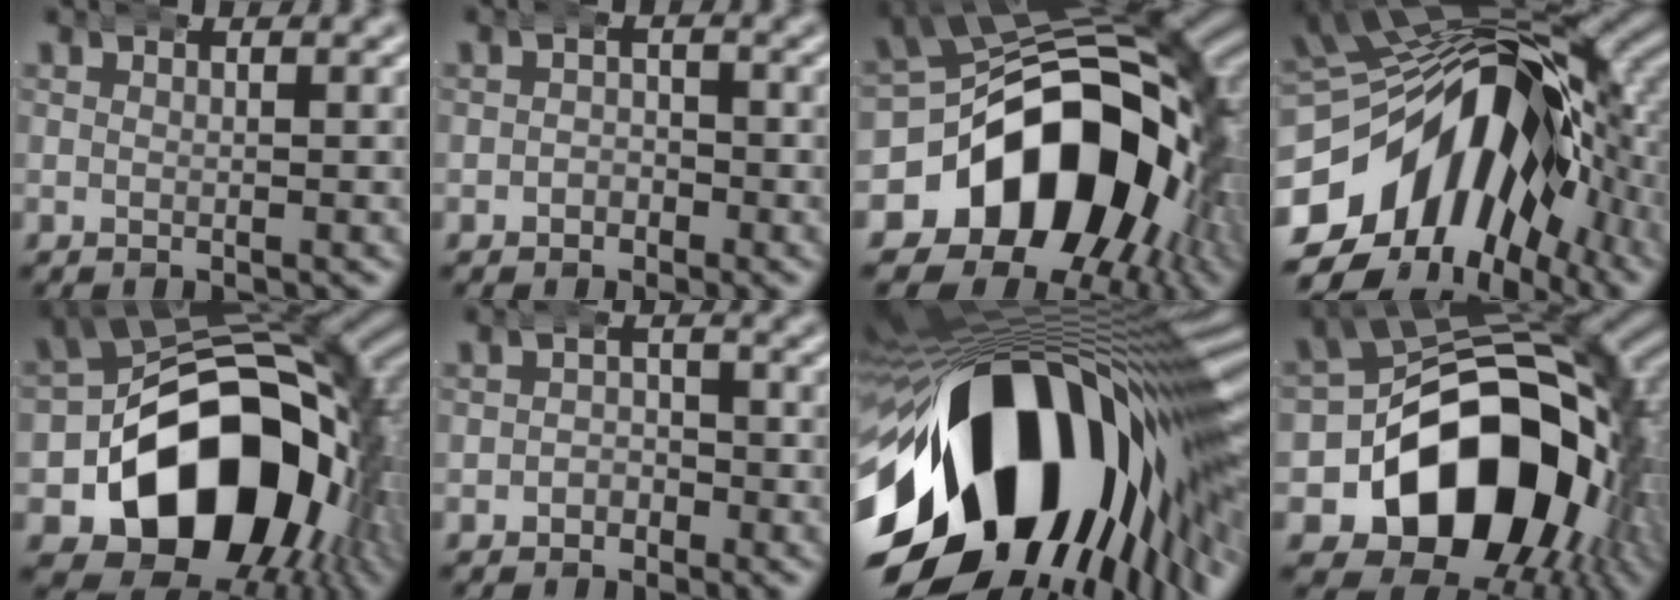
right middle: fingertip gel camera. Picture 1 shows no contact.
{"total": 1.7, "force": [-0.9, 1.4, 0.3], "torque": [-0.002, -0.005, -0.017]}
{"total": 26.1, "force": [-4.5, 18.7, 17.7], "torque": [-0.311, -0.069, -0.050]}
{"total": 22.1, "force": [-3.3, 15.2, 15.7], "torque": [-0.255, -0.028, -0.044]}
{"total": 26.5, "force": [-4.9, 18.4, 18.5], "torque": [-0.332, -0.081, -0.054]}
{"total": 2.0, "force": [-1.1, 1.7, 0.4], "torque": [-0.003, -0.005, -0.020]}
{"total": 30.8, "force": [-5.4, 18.6, 24.0], "torque": [-0.344, -0.005, -0.079]}
{"total": 26.3, "force": [-4.9, 18.3, 18.2], "torque": [-0.330, -0.081, -0.054]}